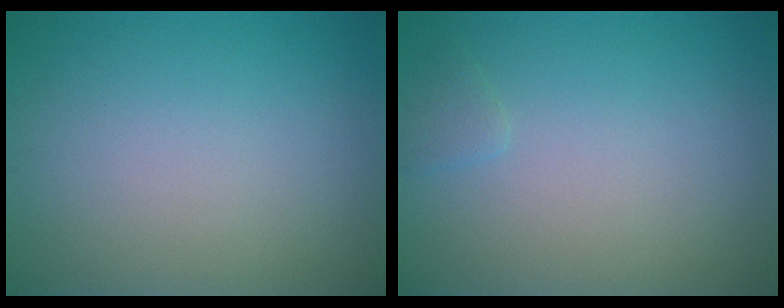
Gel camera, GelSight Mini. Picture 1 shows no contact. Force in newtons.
{"total": 0.8, "press": 0.8, "slide": 0.0}